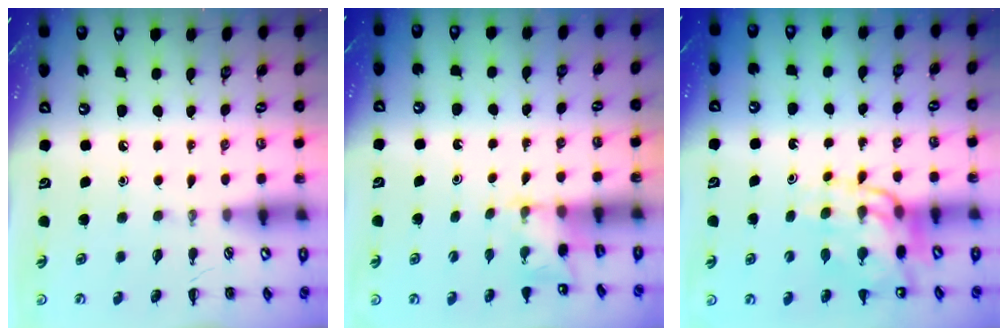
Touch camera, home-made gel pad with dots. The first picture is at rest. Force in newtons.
{"total": 2.8, "press": 2.7, "slide": 0.9}
{"total": 12.7, "press": 12.2, "slide": 3.6}